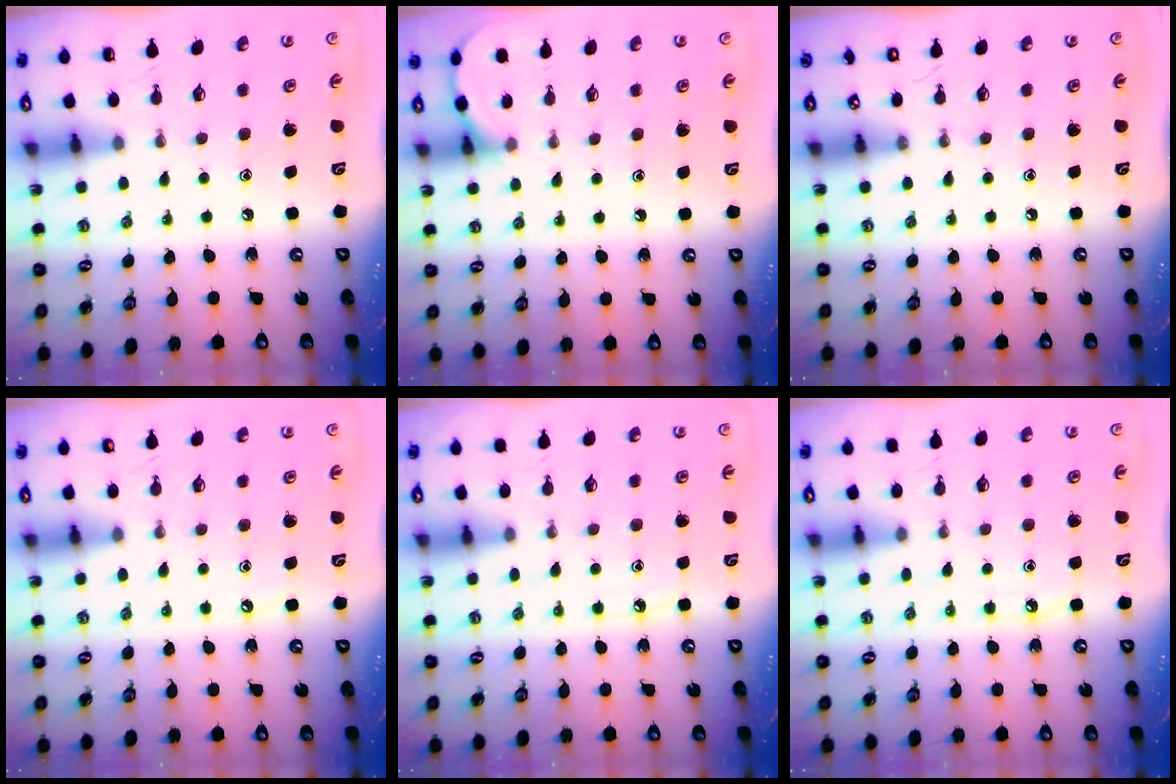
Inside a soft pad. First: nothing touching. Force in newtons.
{"total": 6.1, "press": 6.1, "slide": 0.4}
{"total": 0.0}
{"total": 2.7, "press": 2.7, "slide": 0.3}
{"total": 3.9, "press": 3.9, "slide": 0.6}
{"total": 3.9, "press": 3.9, "slide": 0.5}